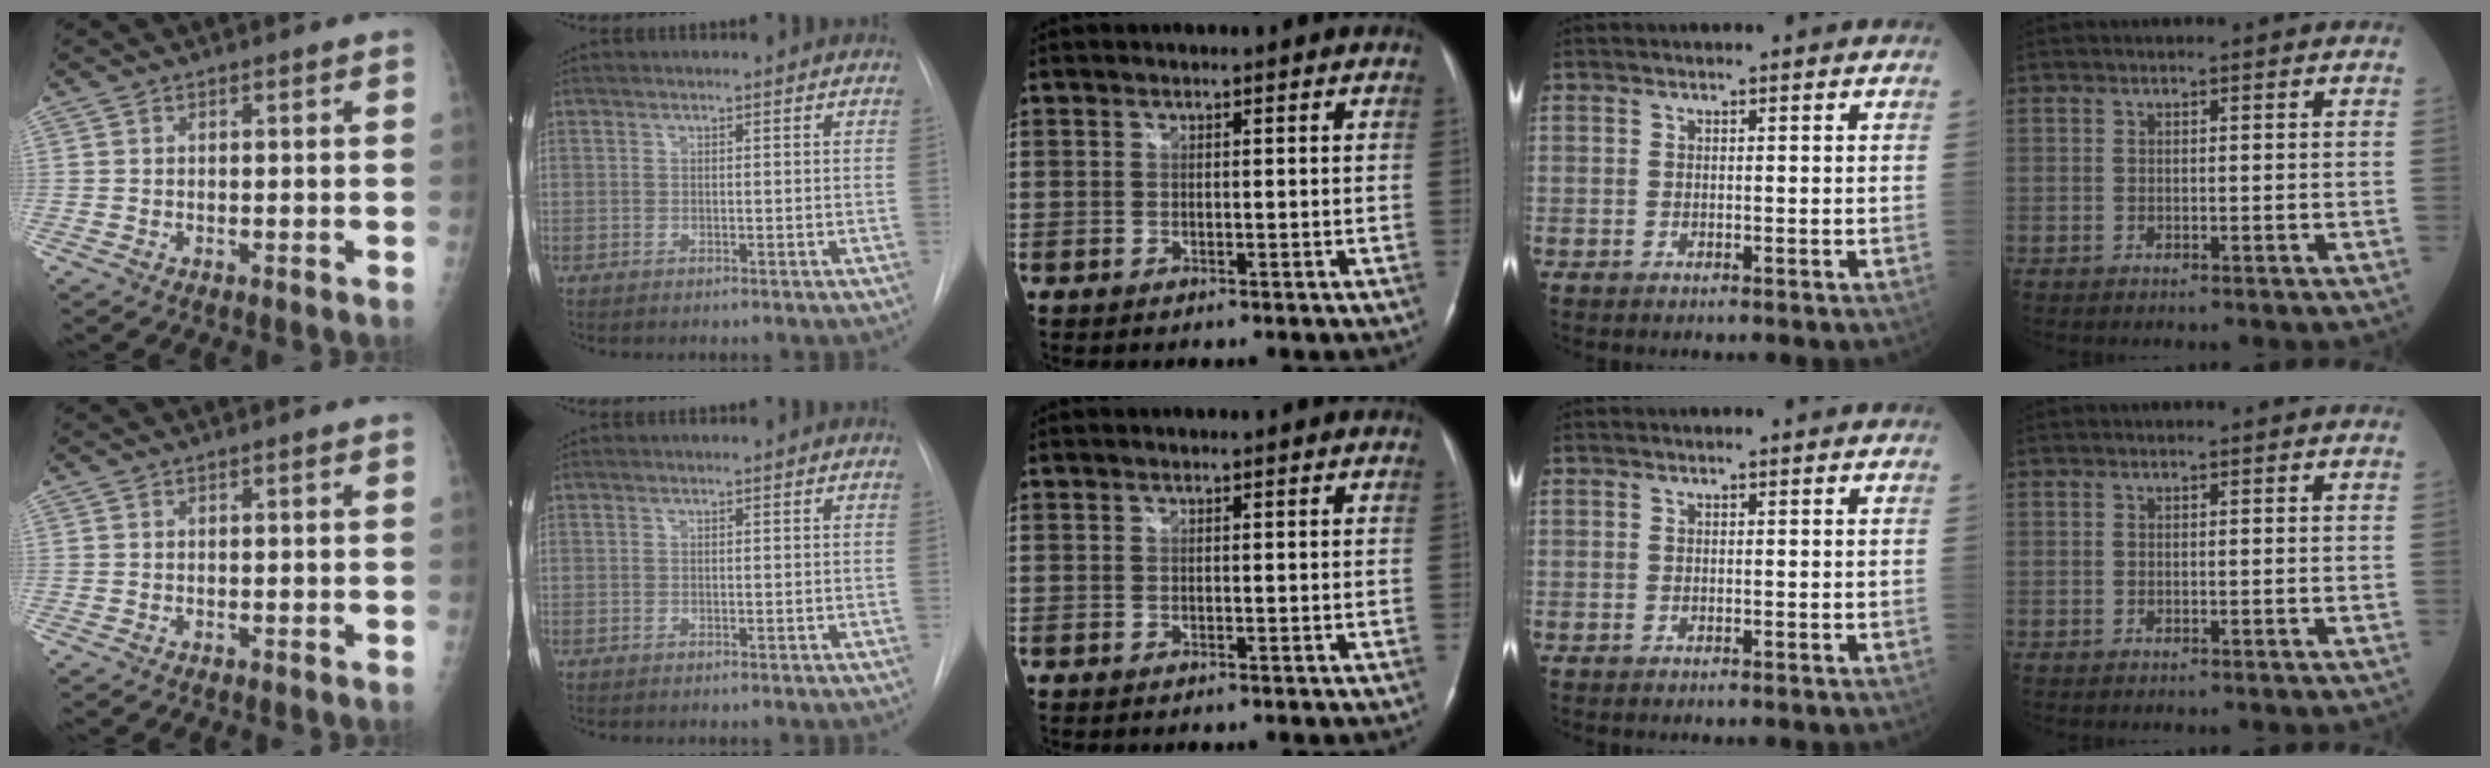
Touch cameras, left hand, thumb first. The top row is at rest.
{}